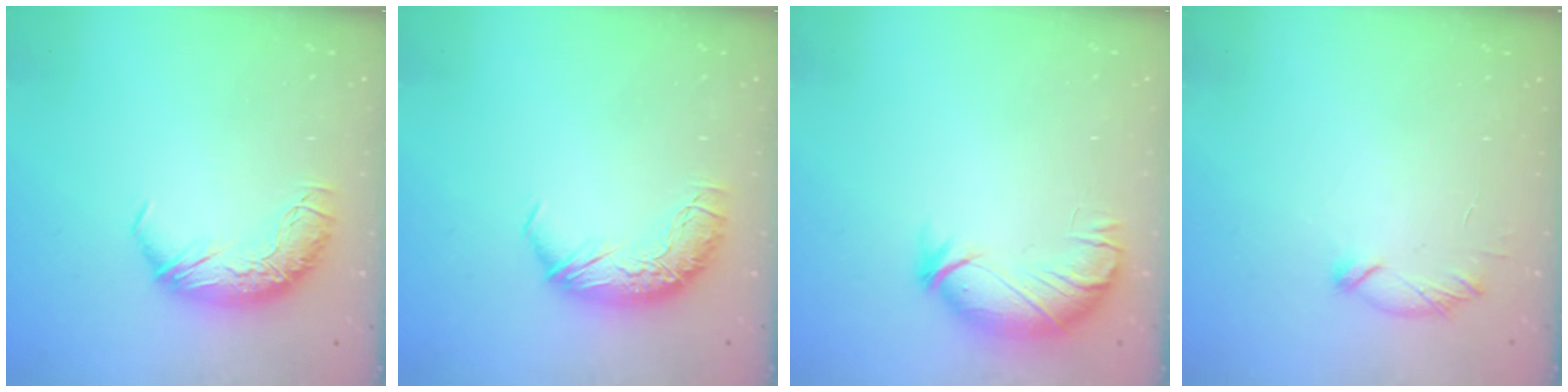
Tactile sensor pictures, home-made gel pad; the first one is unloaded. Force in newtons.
{"total": 0.0}
{"total": 3.9, "press": 3.4, "slide": 2.0}
{"total": 6.4, "press": 6.4, "slide": 1.0}